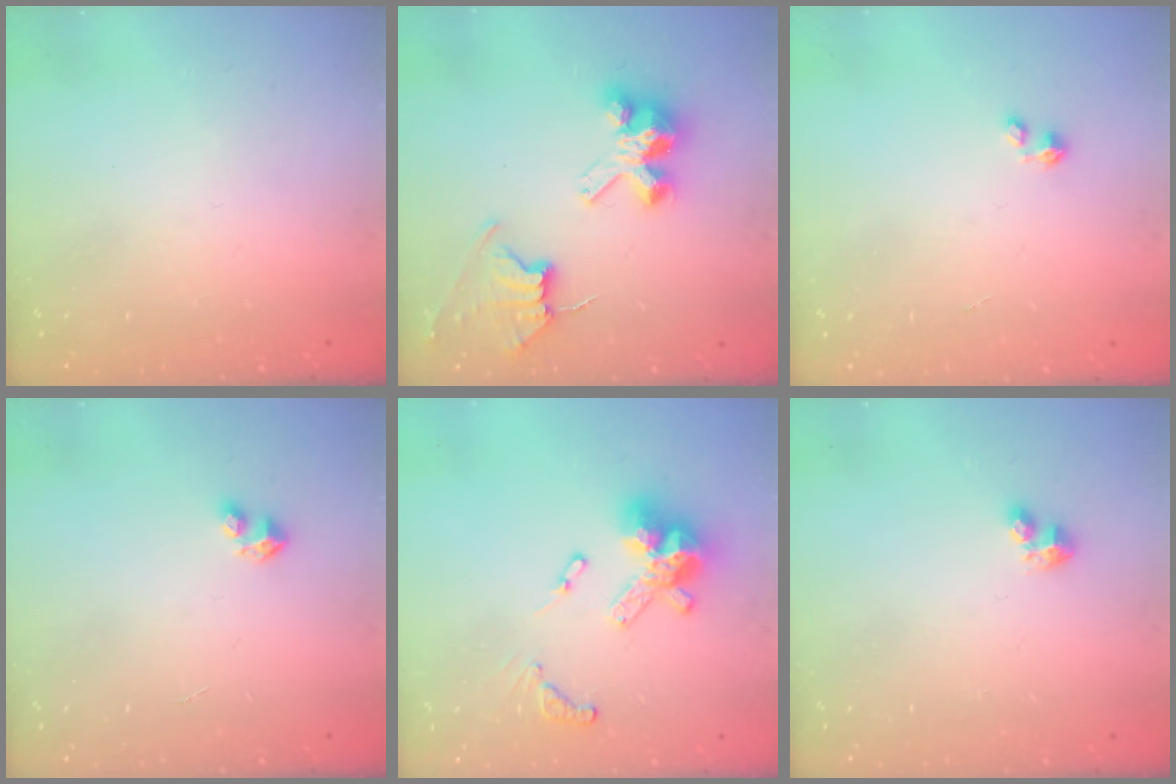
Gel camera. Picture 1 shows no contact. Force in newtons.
{"total": 8.4, "press": 8.3, "slide": 0.7}
{"total": 0.0}
{"total": 3.0, "press": 2.9, "slide": 0.2}
{"total": 13.7, "press": 13.6, "slide": 1.8}
{"total": 2.3, "press": 2.2, "slide": 0.5}